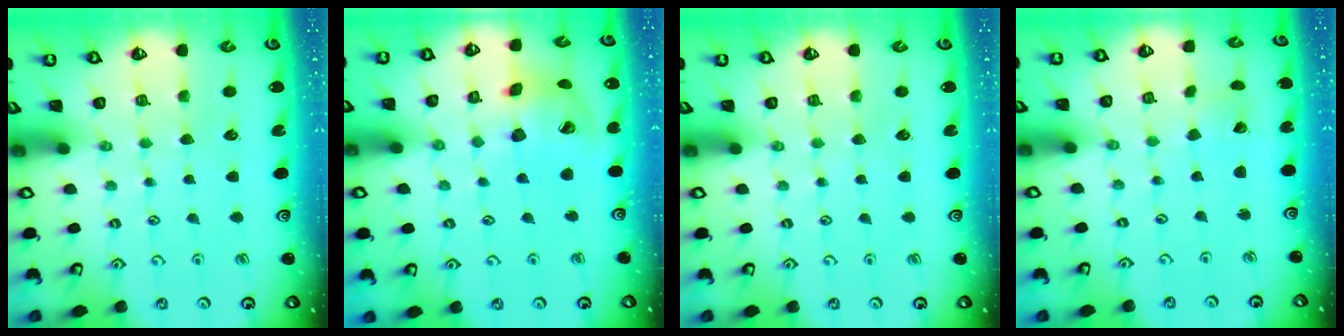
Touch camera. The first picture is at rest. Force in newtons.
{"total": 16.6, "press": 16.4, "slide": 2.8}
{"total": 0.0}
{"total": 2.6, "press": 2.6, "slide": 0.4}